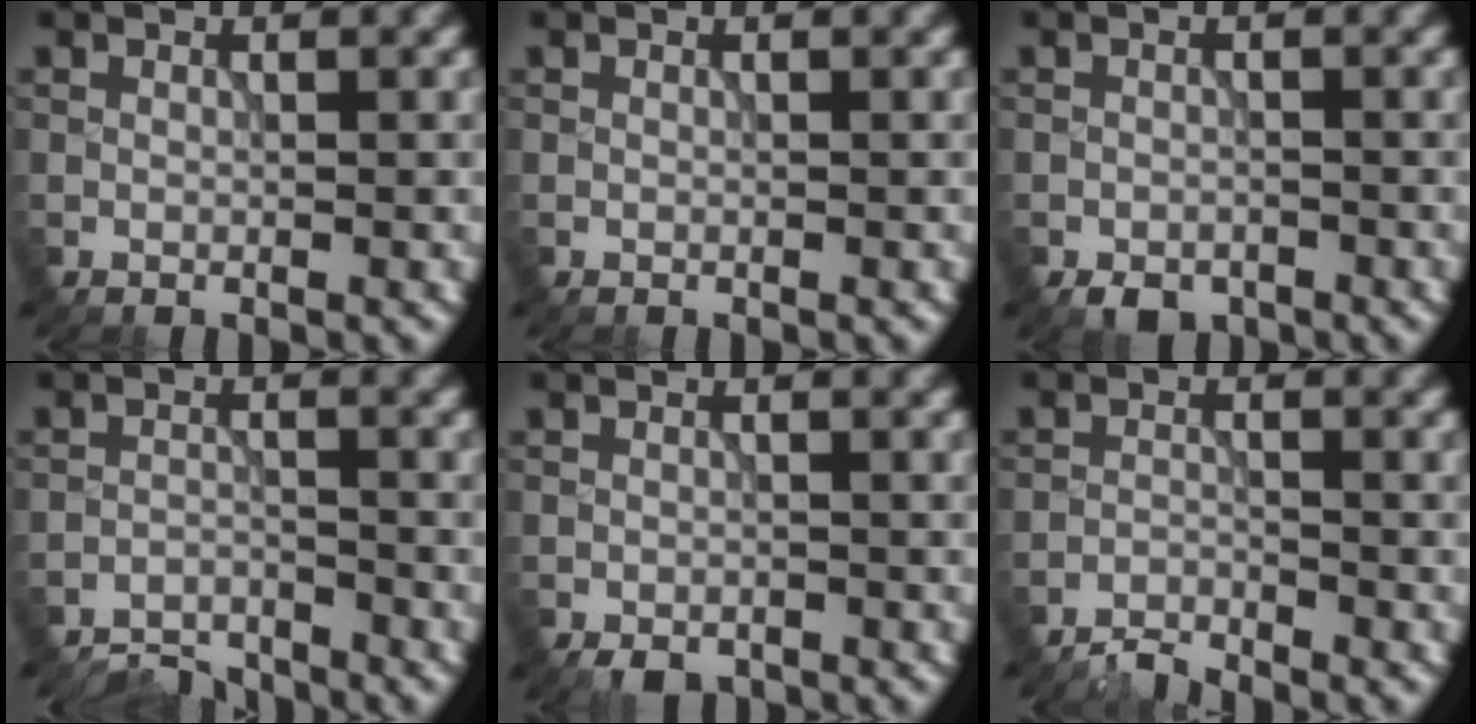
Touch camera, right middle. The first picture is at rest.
{"total": 0.0}
{"total": 1.8, "force": [-1.3, 1.1, 0.7], "torque": [-0.008, -0.004, -0.024]}
{"total": 3.8, "force": [-3.7, 0.7, 0.4], "torque": [-0.003, -0.003, -0.070]}
{"total": 1.4, "force": [-1.0, 0.8, 0.5], "torque": [-0.009, -0.006, -0.017]}
{"total": 2.0, "force": [-2.0, 0.1, 0.1], "torque": [0.001, 0.000, -0.044]}